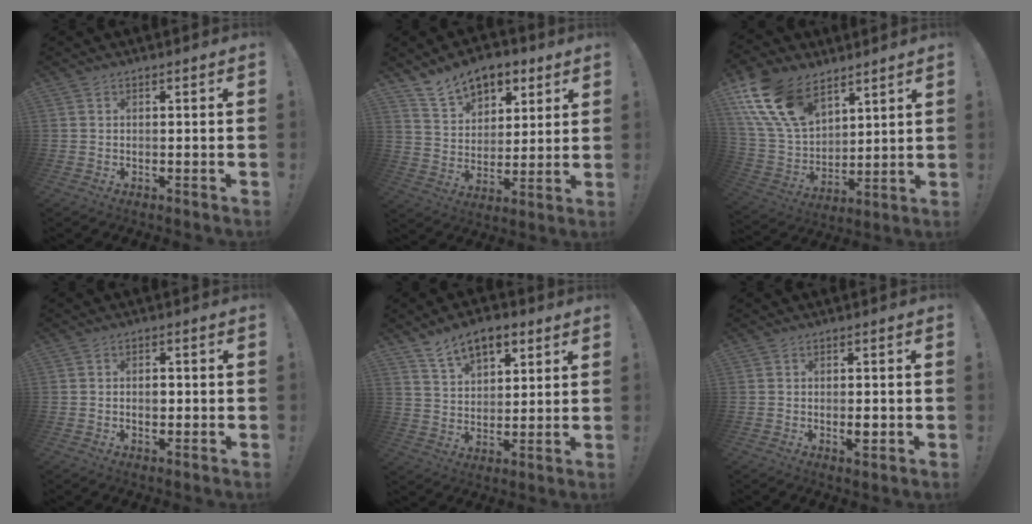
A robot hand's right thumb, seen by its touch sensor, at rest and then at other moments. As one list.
[{"total": 12.8, "force": [9.0, 7.7, 4.9], "torque": [-0.082, -0.056, 0.170]}, {"total": 18.9, "force": [11.4, 11.1, 10.2], "torque": [-0.213, -0.061, 0.216]}, {"total": 2.6, "force": [-0.6, 1.7, 1.8], "torque": [-0.017, 0.002, -0.016]}, {"total": 10.5, "force": [6.6, 6.1, 5.6], "torque": [-0.091, -0.026, 0.125]}, {"total": 3.3, "force": [-0.9, 1.9, 2.6], "torque": [-0.033, 0.004, -0.014]}]